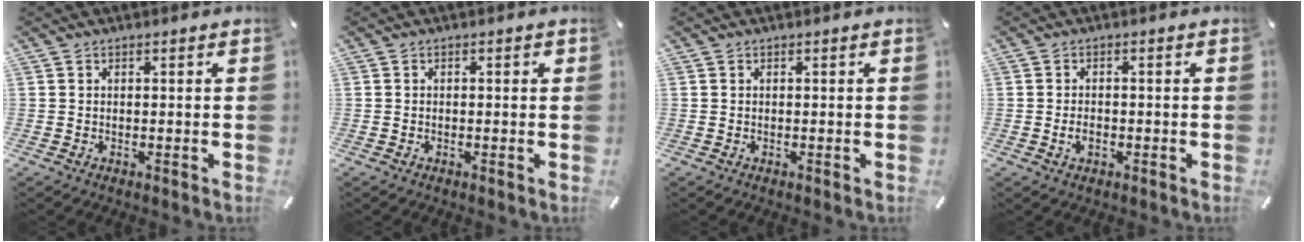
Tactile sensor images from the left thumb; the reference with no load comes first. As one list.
[{"total": 0.9, "force": [-0.2, 0.5, 0.7], "torque": [-0.013, 0.002, -0.006]}, {"total": 0.0}, {"total": 2.6, "force": [-0.8, 1.6, 1.9], "torque": [-0.034, 0.004, -0.014]}]